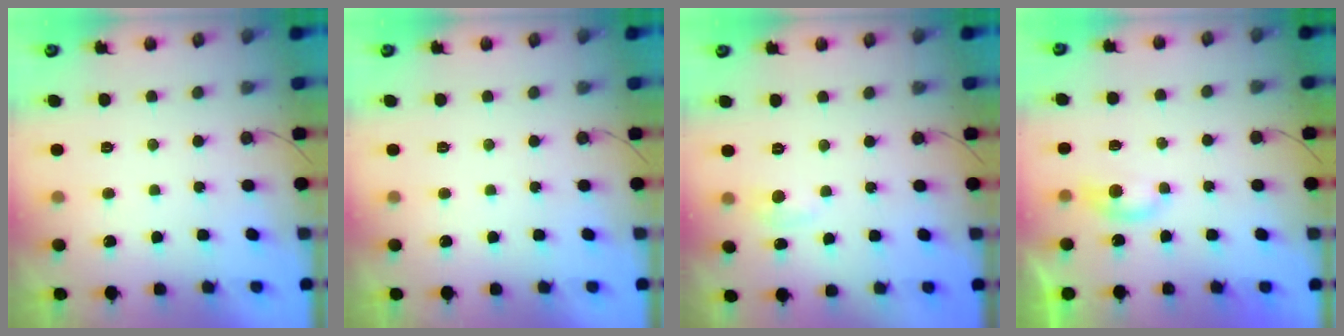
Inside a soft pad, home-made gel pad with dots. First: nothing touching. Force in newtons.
{"total": 0.0}
{"total": 4.4, "press": 4.4, "slide": 0.7}
{"total": 3.3, "press": 3.2, "slide": 0.3}